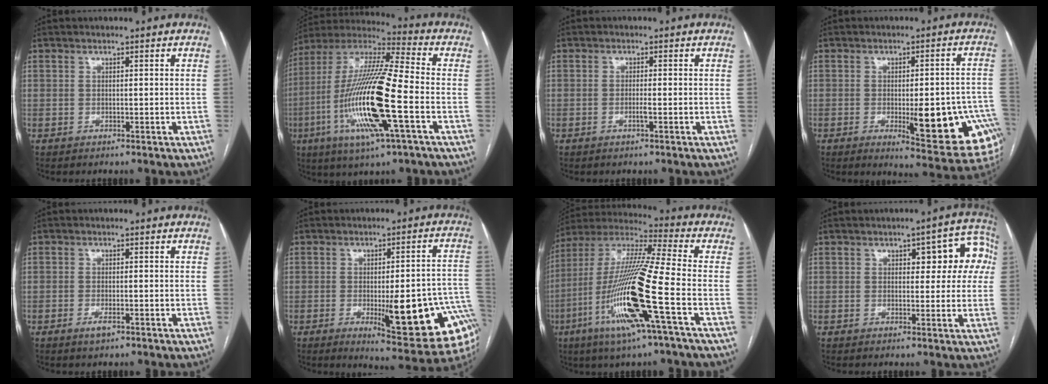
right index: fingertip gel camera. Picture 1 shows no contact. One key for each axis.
{"total": 21.1, "fx": -5.5, "fy": 1.7, "fz": 20.3, "tx": -0.429, "ty": -0.019, "tz": -0.108}
{"total": 1.3, "fx": -0.5, "fy": -0.1, "fz": 1.2, "tx": -0.024, "ty": -0.001, "tz": -0.010}
{"total": 16.0, "fx": -5.0, "fy": 4.3, "fz": 14.6, "tx": -0.096, "ty": 0.014, "tz": -0.044}
{"total": 1.9, "fx": -1.1, "fy": 0.5, "fz": 1.4, "tx": -0.025, "ty": -0.001, "tz": -0.018}
{"total": 19.3, "fx": -5.8, "fy": 4.0, "fz": 17.9, "tx": -0.145, "ty": 0.009, "tz": -0.057}
{"total": 20.1, "fx": -6.7, "fy": 0.0, "fz": 19.0, "tx": -0.402, "ty": -0.023, "tz": -0.137}
{"total": 8.5, "fx": 2.2, "fy": 3.6, "fz": 7.4, "tx": -0.068, "ty": 0.032, "tz": 0.022}